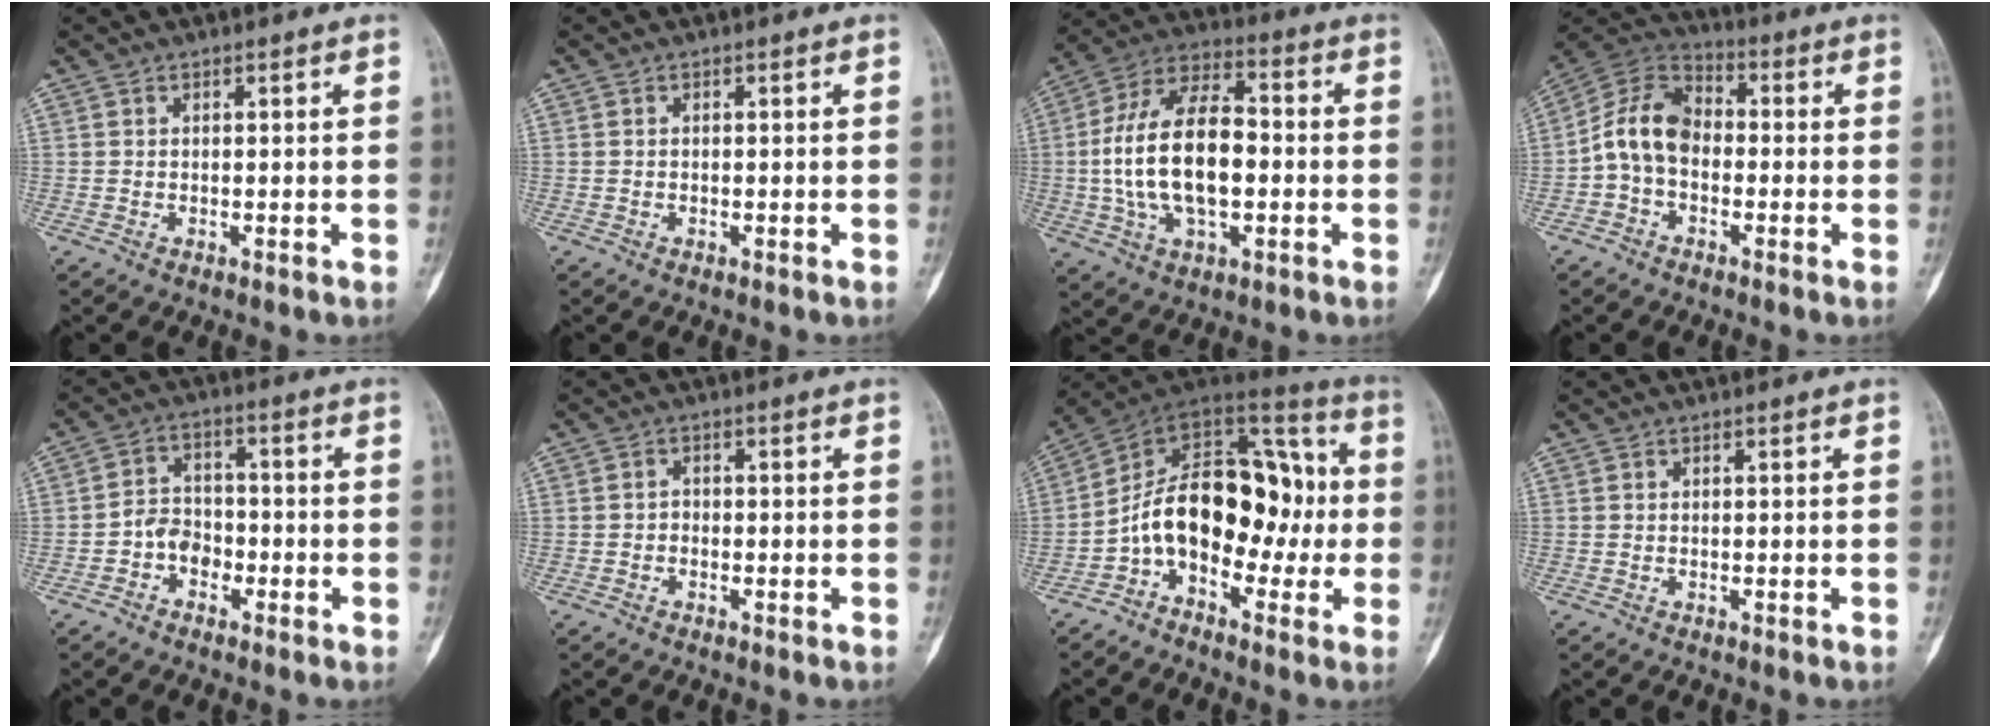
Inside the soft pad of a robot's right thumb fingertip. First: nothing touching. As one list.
[{"total": 0.0}, {"total": 18.6, "force": [-1.1, 9.9, 15.7], "torque": [-0.291, 0.029, -0.020]}, {"total": 10.6, "force": [-1.6, 7.5, 7.3], "torque": [-0.125, 0.036, -0.044]}, {"total": 5.3, "force": [-2.3, 4.2, 2.4], "torque": [-0.019, 0.025, -0.050]}, {"total": 1.2, "force": [-0.6, 0.9, 0.5], "torque": [0.003, 0.006, -0.015]}, {"total": 18.7, "force": [-2.7, 11.9, 14.1], "torque": [-0.186, 0.079, -0.053]}, {"total": 0.0}]